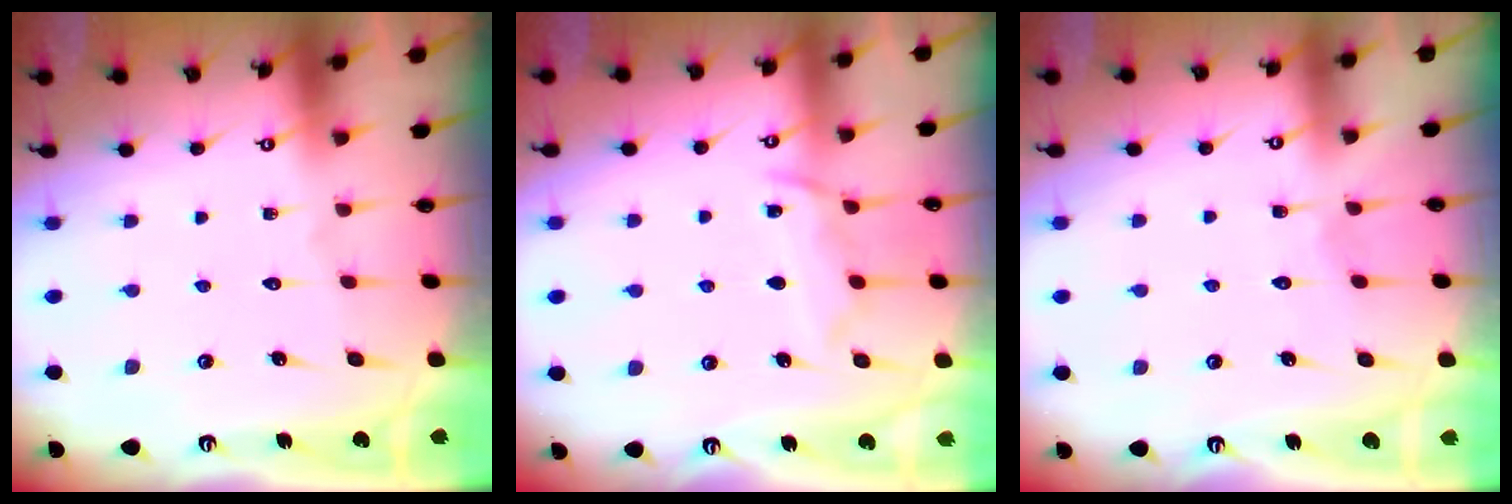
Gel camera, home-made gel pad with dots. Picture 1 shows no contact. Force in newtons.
{"total": 9.0, "press": 8.9, "slide": 1.0}
{"total": 2.6, "press": 2.5, "slide": 0.3}